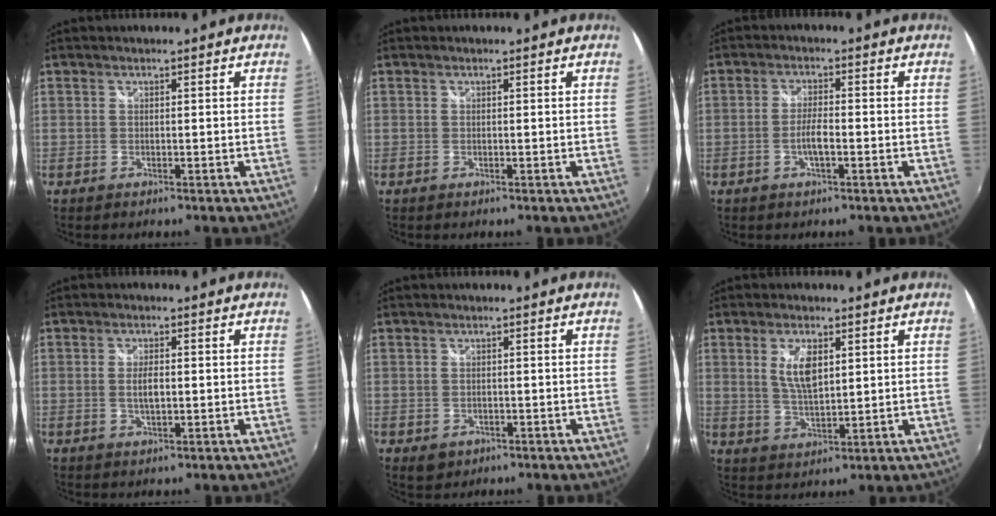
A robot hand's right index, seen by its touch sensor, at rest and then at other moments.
{"total": 0.0}
{"total": 3.4, "force": [-1.3, 0.6, 3.1], "torque": [-0.067, 0.002, -0.024]}
{"total": 3.2, "force": [-0.2, 1.1, 3.0], "torque": [-0.054, -0.002, -0.001]}
{"total": 3.1, "force": [-1.0, 2.5, 1.5], "torque": [-0.033, -0.006, -0.010]}
{"total": 6.4, "force": [2.0, 2.8, 5.4], "torque": [-0.101, -0.002, 0.041]}